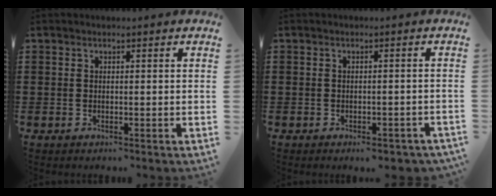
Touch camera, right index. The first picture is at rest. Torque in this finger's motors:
{"motor_torque": [0.17, -0.10, -0.44, -0.09]}